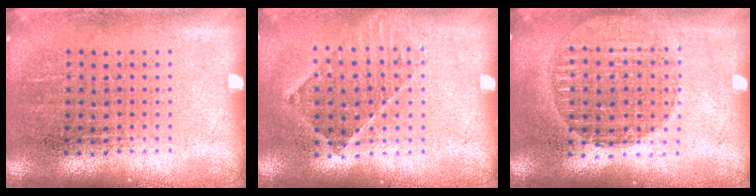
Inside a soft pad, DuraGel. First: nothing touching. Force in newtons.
{"total": 1.0, "press": 1.0, "slide": 0.3}
{"total": 1.6, "press": 1.5, "slide": 0.7}